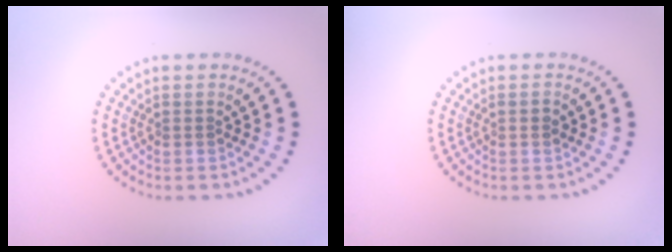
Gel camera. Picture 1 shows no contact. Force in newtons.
{"total": 1.0, "press": 1.0, "slide": 0.3}